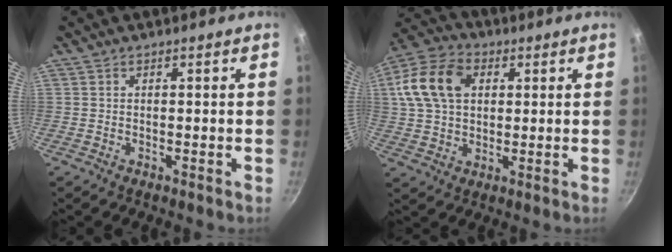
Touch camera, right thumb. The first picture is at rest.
{"total": 14.6, "force": [3.6, 10.4, 9.5], "torque": [-0.171, 0.016, 0.055]}